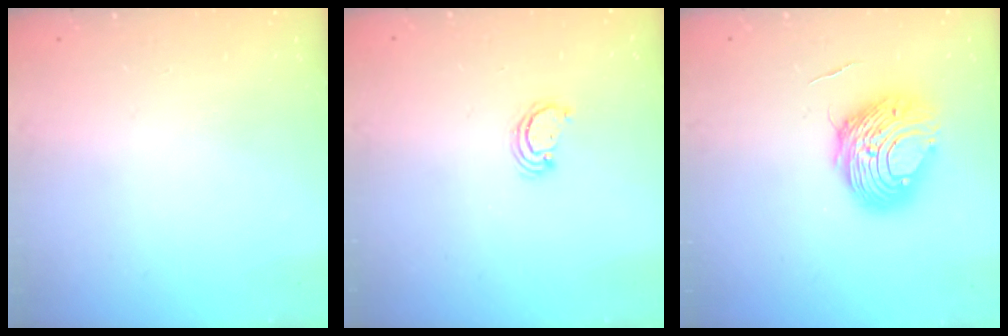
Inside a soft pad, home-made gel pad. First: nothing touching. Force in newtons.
{"total": 2.6, "press": 2.6, "slide": 0.3}
{"total": 9.6, "press": 9.6, "slide": 0.8}